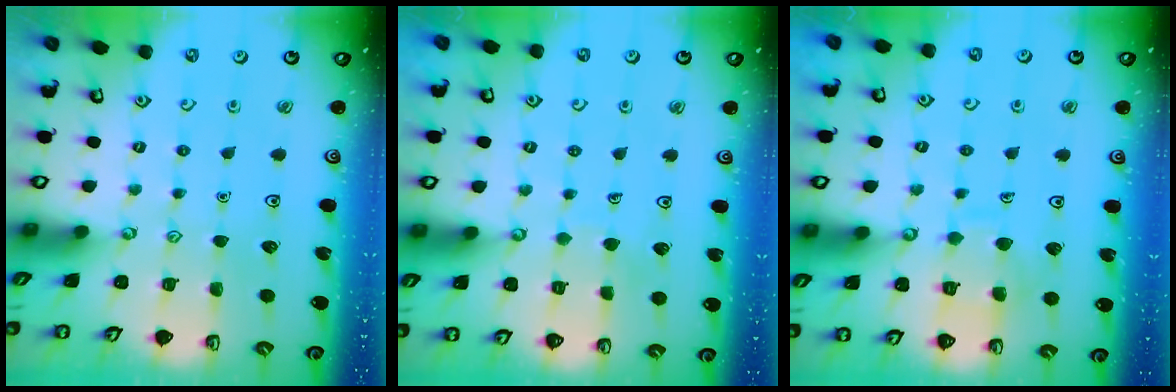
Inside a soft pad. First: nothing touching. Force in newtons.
{"total": 3.6, "press": 3.6, "slide": 0.2}
{"total": 8.0, "press": 8.0, "slide": 0.8}